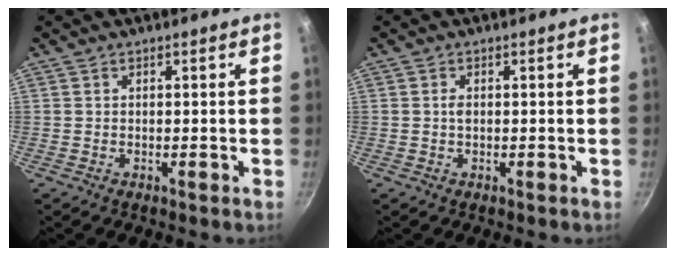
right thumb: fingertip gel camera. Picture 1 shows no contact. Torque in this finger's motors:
{"motor_torque": [0.10, 0.35, 0.32, 0.31, -0.03]}